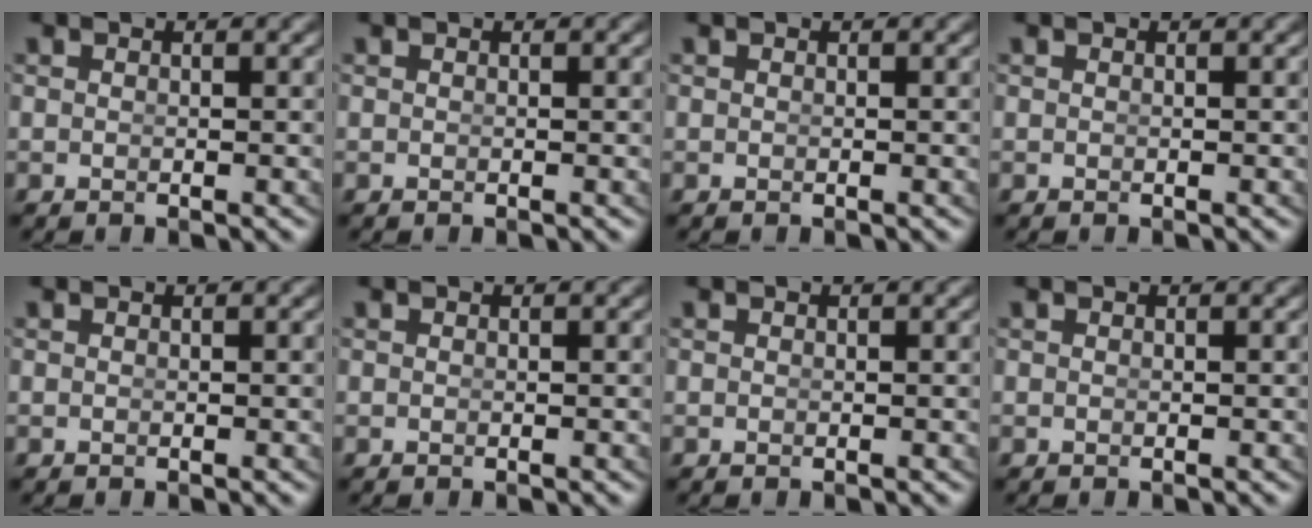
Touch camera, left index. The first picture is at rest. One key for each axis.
{"total": 0.0}
{"total": 0.0}
{"total": 0.0}
{"total": 0.0}
{"total": 0.0}
{"total": 0.0}
{"total": 0.0}